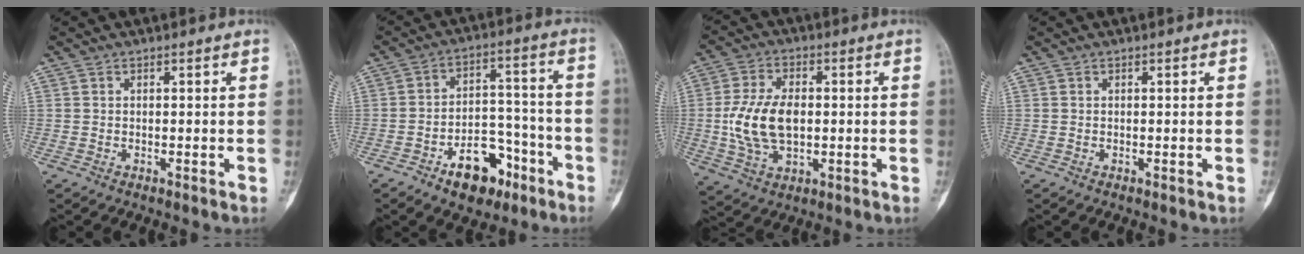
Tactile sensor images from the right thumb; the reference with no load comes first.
{"total": 12.0, "force": [-6.8, 7.2, 6.7], "torque": [-0.064, 0.064, -0.101]}
{"total": 11.9, "force": [-0.2, 7.1, 9.6], "torque": [-0.187, 0.005, 0.001]}
{"total": 0.0}